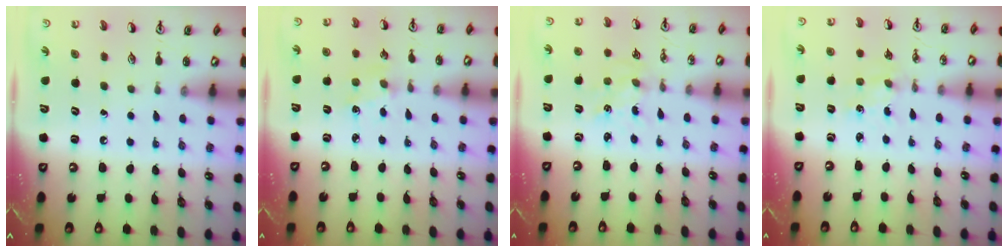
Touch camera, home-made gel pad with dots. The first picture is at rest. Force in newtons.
{"total": 1.7, "press": 1.7, "slide": 0.3}
{"total": 2.3, "press": 2.3, "slide": 0.3}
{"total": 0.5, "press": 0.5, "slide": 0.2}